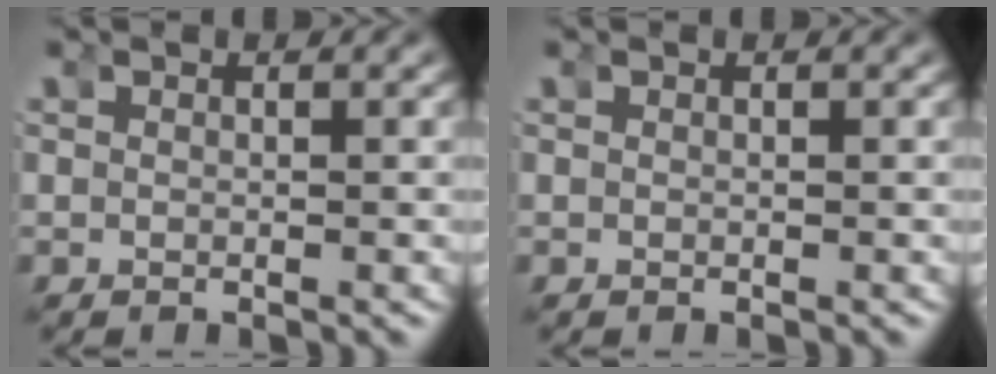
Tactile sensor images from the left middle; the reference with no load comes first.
{"total": 0.0}